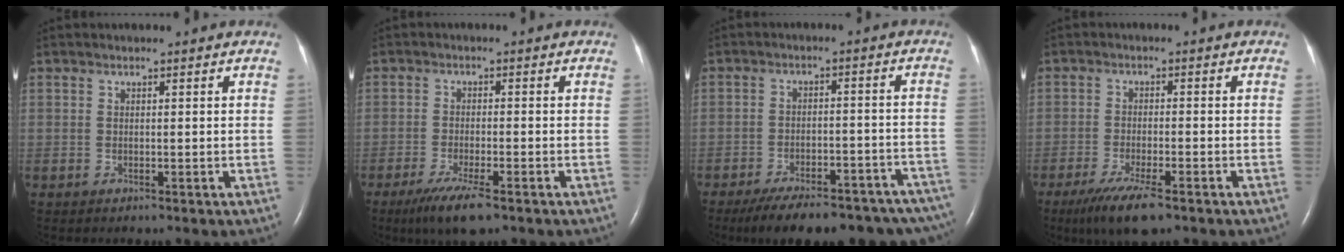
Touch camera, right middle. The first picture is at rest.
{"total": 6.4, "force": [-4.2, 0.9, 4.8], "torque": [-0.093, -0.017, -0.069]}
{"total": 21.1, "force": [-17.1, 6.2, 10.7], "torque": [-0.121, 0.002, -0.217]}
{"total": 7.5, "force": [-5.1, 1.3, 5.4], "torque": [-0.100, -0.018, -0.083]}